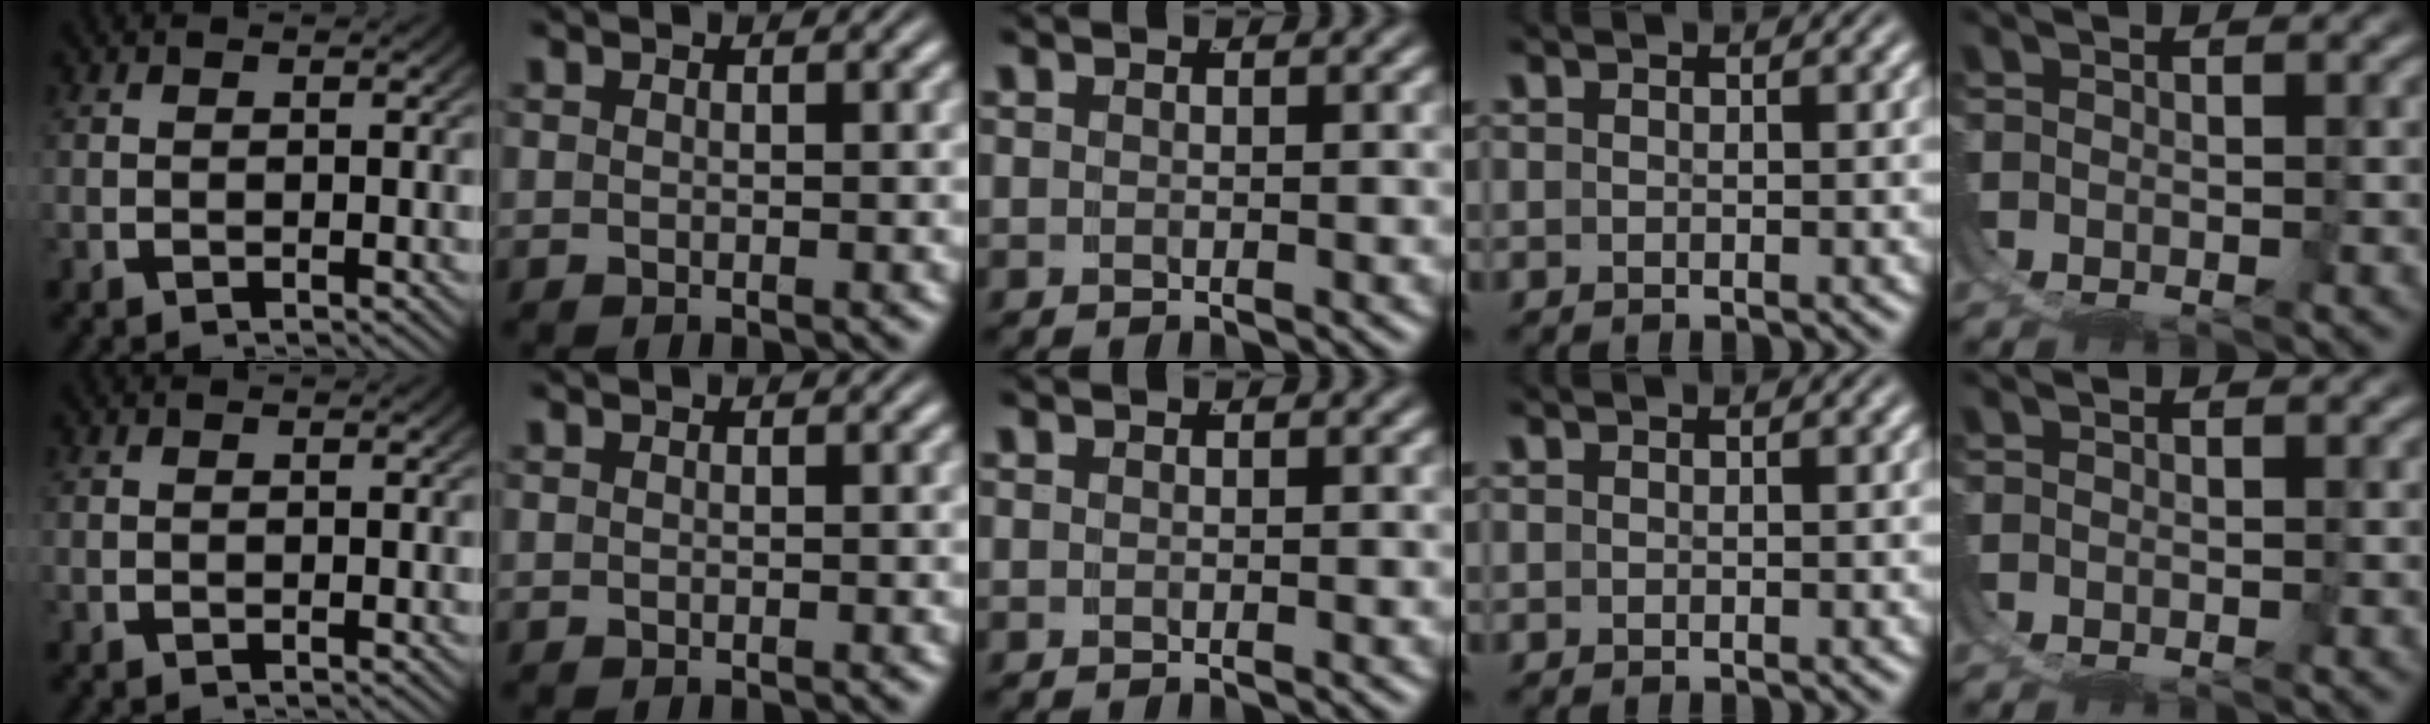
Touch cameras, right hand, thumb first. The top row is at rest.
{}